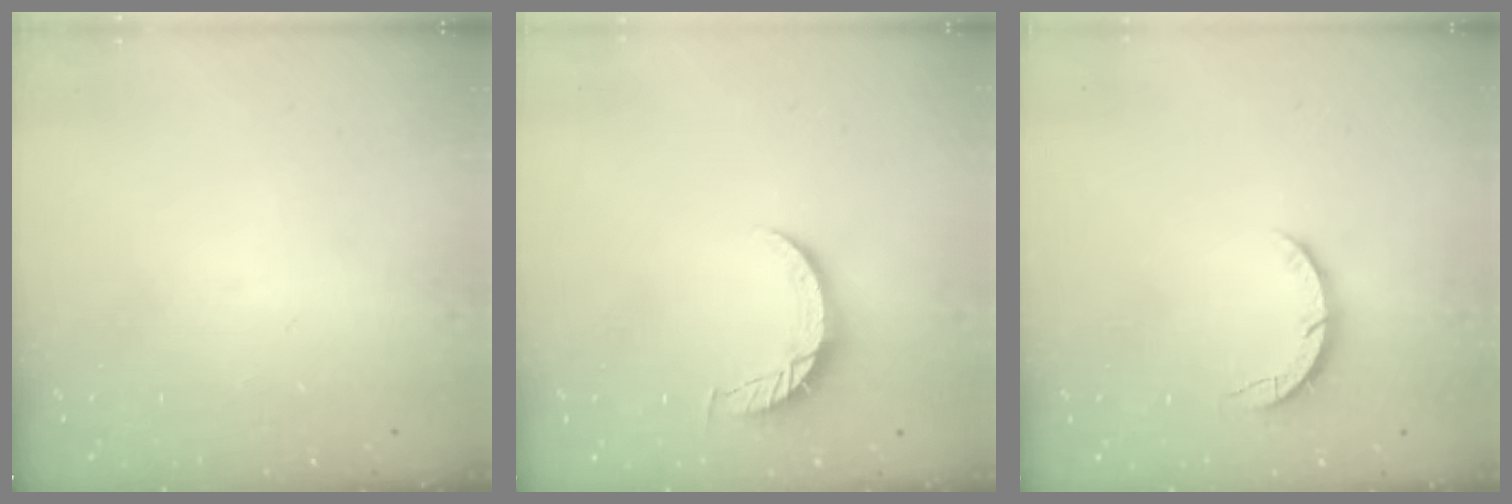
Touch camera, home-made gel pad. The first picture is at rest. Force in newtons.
{"total": 6.1, "press": 6.0, "slide": 0.6}
{"total": 3.9, "press": 3.8, "slide": 0.5}